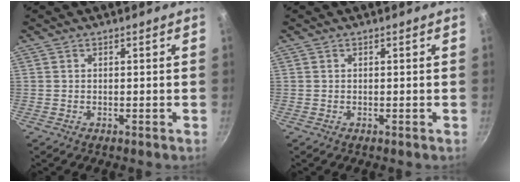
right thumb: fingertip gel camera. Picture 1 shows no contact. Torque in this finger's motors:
{"motor_torque": [-0.01, 0.01, -0.09, -0.09, 0.00]}